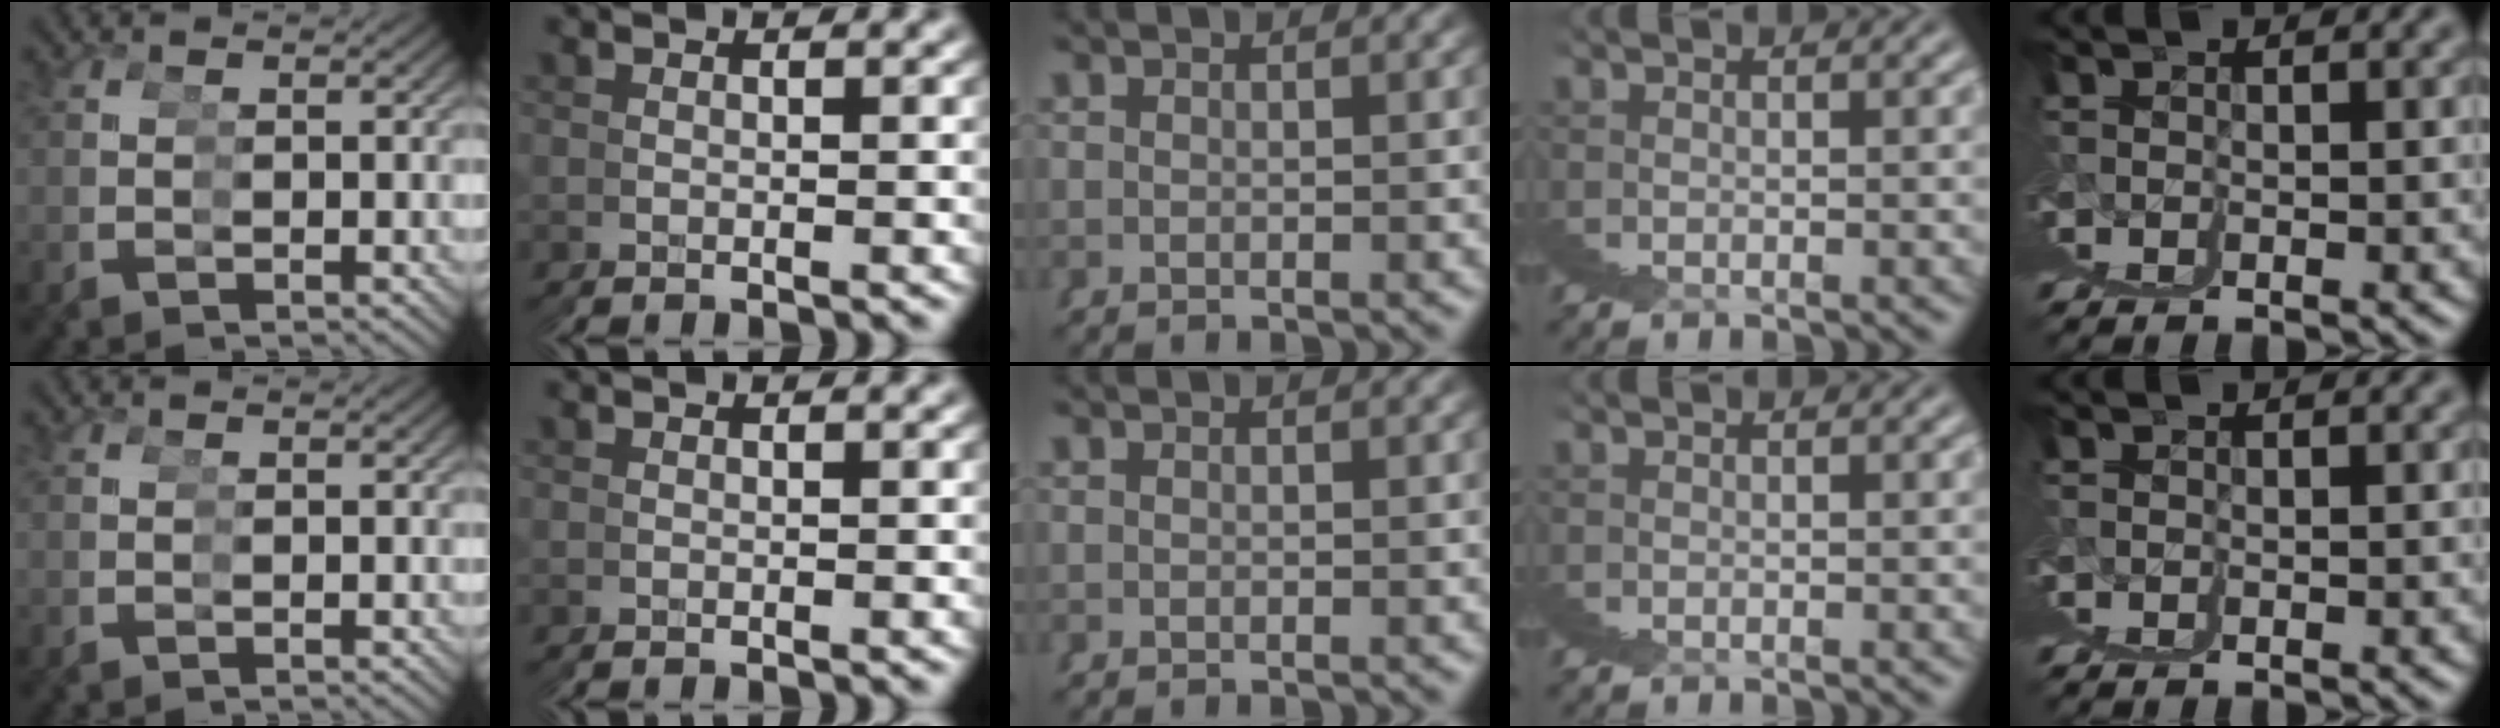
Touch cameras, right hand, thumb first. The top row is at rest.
{}